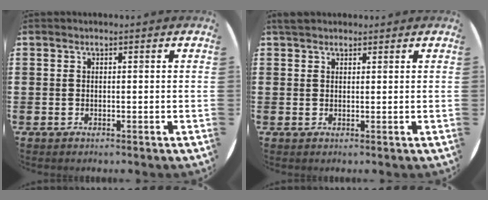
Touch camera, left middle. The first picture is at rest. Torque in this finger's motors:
{"motor_torque": [0.44, -0.34, 0.04, 0.05]}